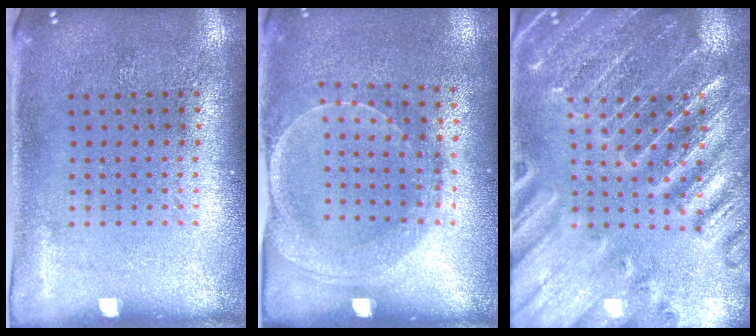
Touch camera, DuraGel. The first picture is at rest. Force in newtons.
{"total": 1.5, "press": 1.5, "slide": 0.3}
{"total": 3.5, "press": 3.4, "slide": 0.9}